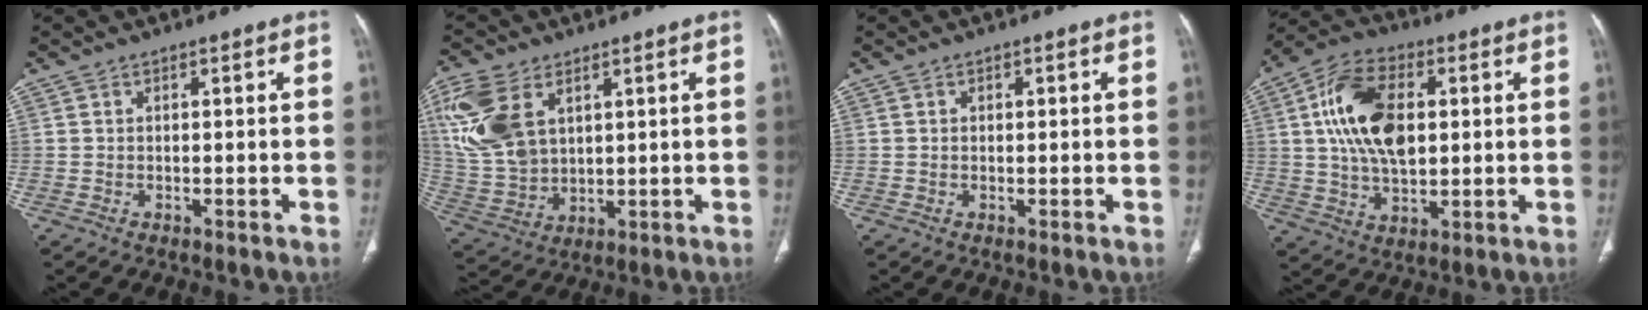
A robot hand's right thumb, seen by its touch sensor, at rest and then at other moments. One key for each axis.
{"total": 15.3, "fx": 6.1, "fy": 9.5, "fz": 10.4, "tx": -0.225, "ty": -0.013, "tz": 0.136}
{"total": 0.5, "fx": 0.1, "fy": 0.4, "fz": 0.4, "tx": -0.002, "ty": 0.000, "tz": 0.000}
{"total": 16.1, "fx": 3.0, "fy": 9.4, "fz": 12.8, "tx": -0.224, "ty": 0.006, "tz": 0.053}